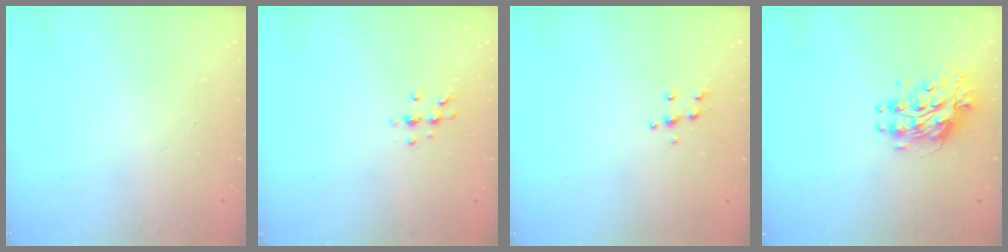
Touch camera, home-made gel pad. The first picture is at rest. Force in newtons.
{"total": 5.1, "press": 4.8, "slide": 1.8}
{"total": 5.2, "press": 5.2, "slide": 0.5}
{"total": 9.0, "press": 9.0, "slide": 0.8}